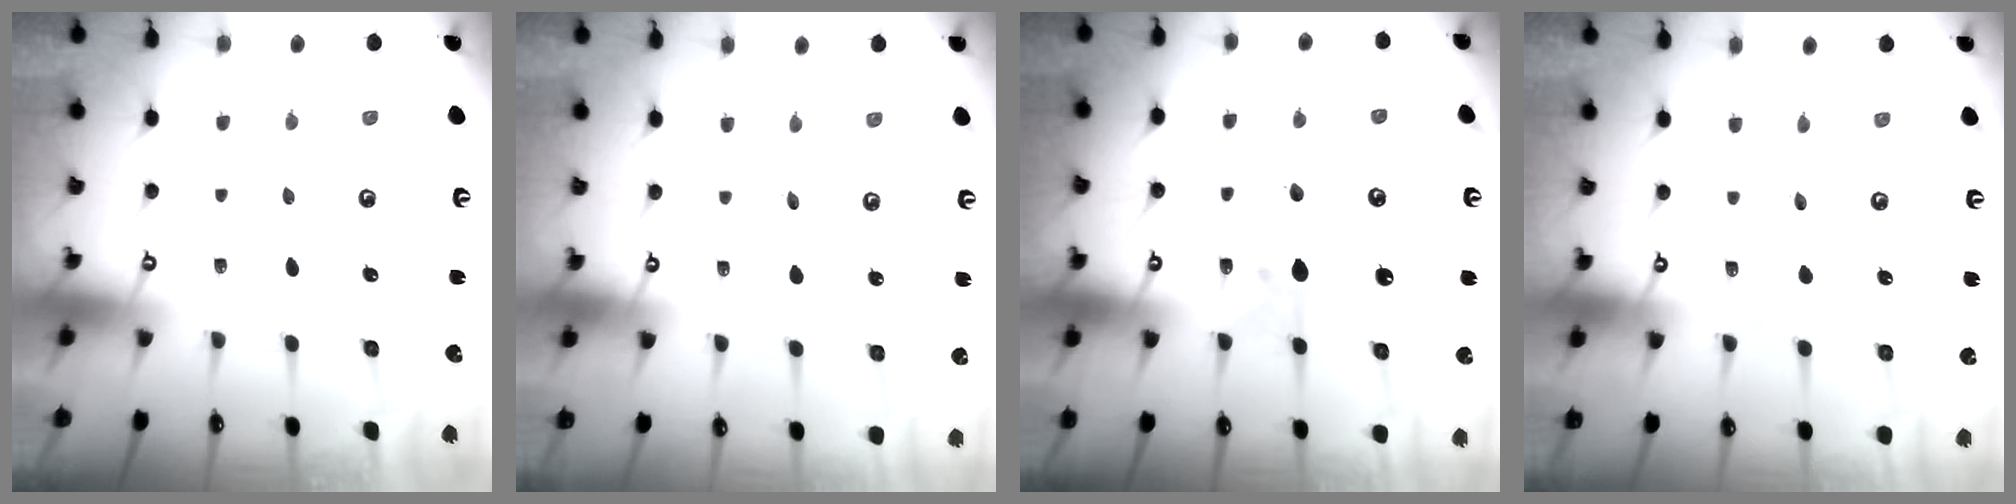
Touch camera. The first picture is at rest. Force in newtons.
{"total": 2.3, "press": 2.3, "slide": 0.2}
{"total": 12.3, "press": 12.3, "slide": 0.8}
{"total": 2.2, "press": 2.0, "slide": 0.8}